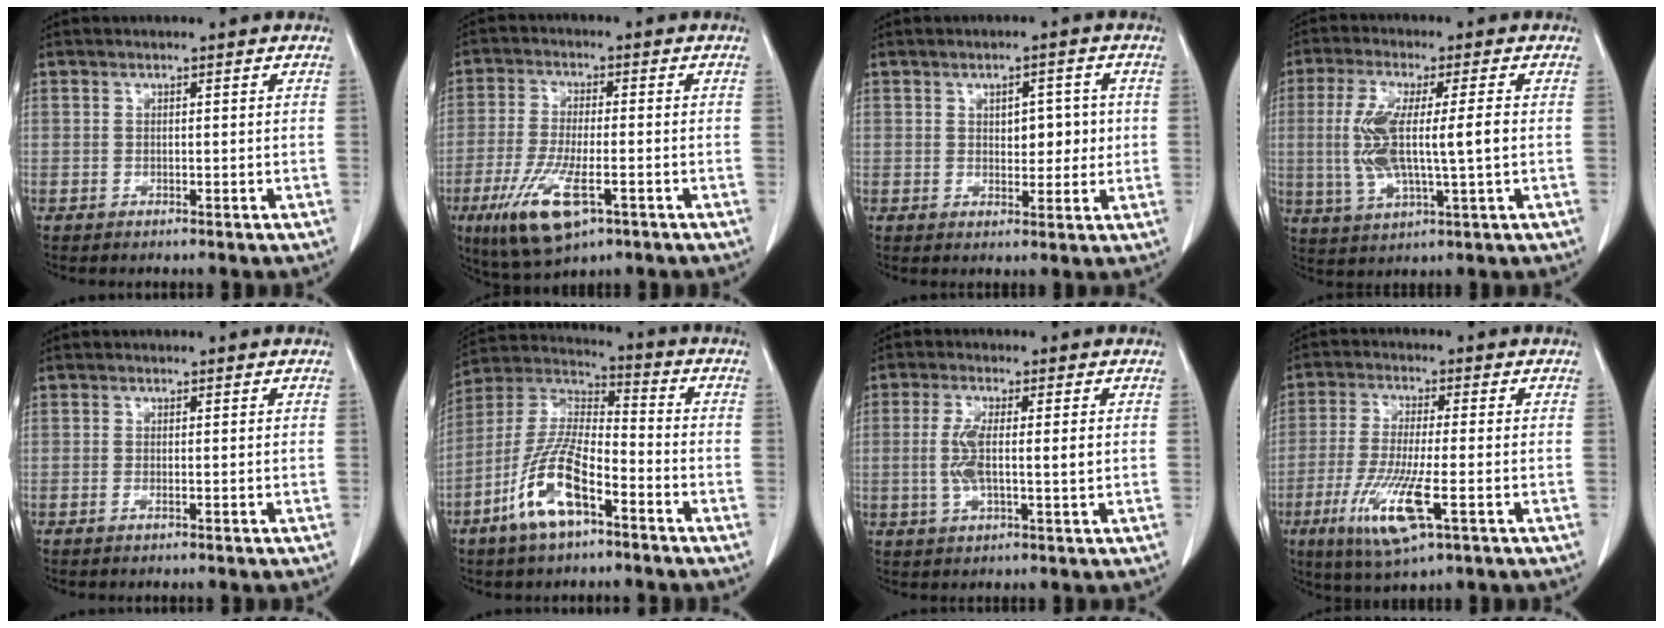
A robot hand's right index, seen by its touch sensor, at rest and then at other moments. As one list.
[{"total": 10.9, "force": [-5.0, 3.0, 9.2], "torque": [-0.186, -0.024, -0.080]}, {"total": 4.7, "force": [0.7, 2.4, 3.9], "torque": [-0.048, 0.005, 0.015]}, {"total": 10.7, "force": [-0.1, 1.7, 10.6], "torque": [-0.219, 0.000, 0.001]}, {"total": 0.6, "force": [-0.2, 0.0, 0.6], "torque": [-0.012, -0.002, -0.003]}, {"total": 12.8, "force": [-6.4, 4.0, 10.3], "torque": [-0.221, 0.002, -0.121]}, {"total": 6.3, "force": [0.1, 1.3, 6.2], "torque": [-0.126, 0.001, 0.000]}, {"total": 11.0, "force": [-4.2, 1.3, 10.1], "torque": [-0.205, -0.028, -0.074]}]